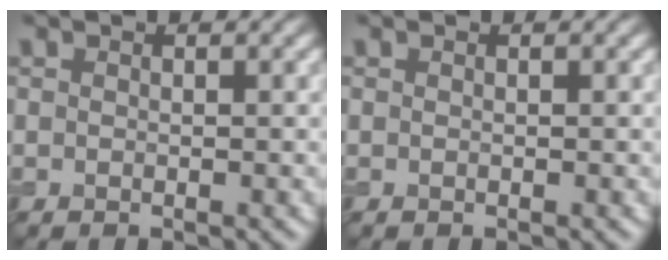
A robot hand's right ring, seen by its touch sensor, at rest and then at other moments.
{"total": 0.0}